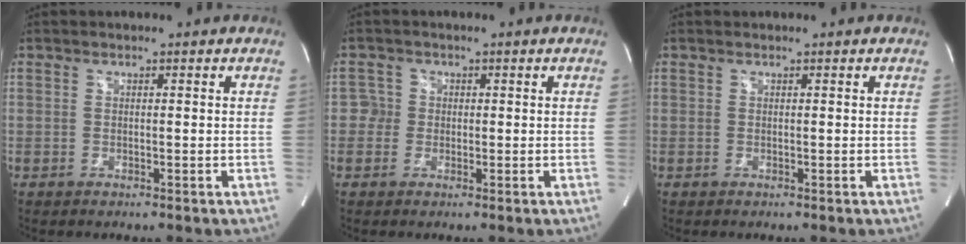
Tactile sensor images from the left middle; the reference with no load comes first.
{"total": 1.9, "force": [-0.1, 1.9, 0.1], "torque": [0.008, 0.007, -0.006]}
{"total": 0.0}